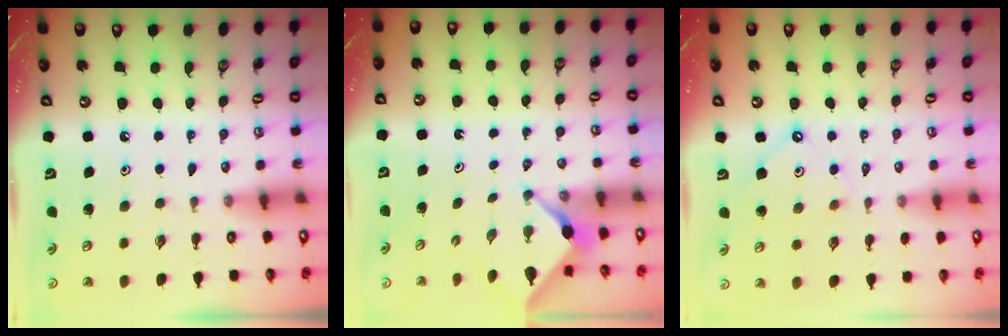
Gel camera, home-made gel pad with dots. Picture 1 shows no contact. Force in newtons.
{"total": 2.5, "press": 2.5, "slide": 0.2}
{"total": 3.4, "press": 3.3, "slide": 0.5}